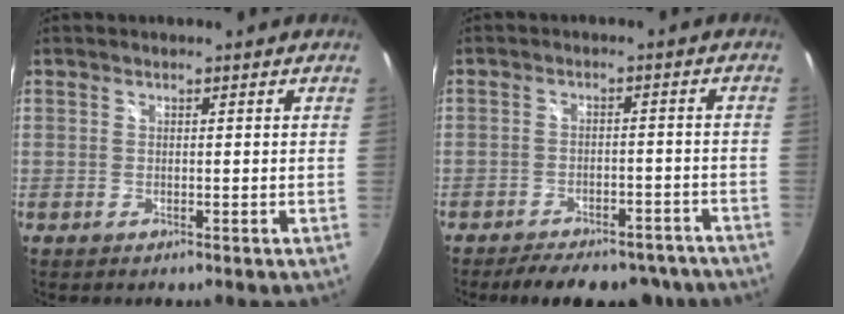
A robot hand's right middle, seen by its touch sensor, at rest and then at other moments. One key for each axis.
{"total": 14.9, "fx": -12.3, "fy": 5.7, "fz": 6.1, "tx": -0.121, "ty": 0.007, "tz": -0.146}